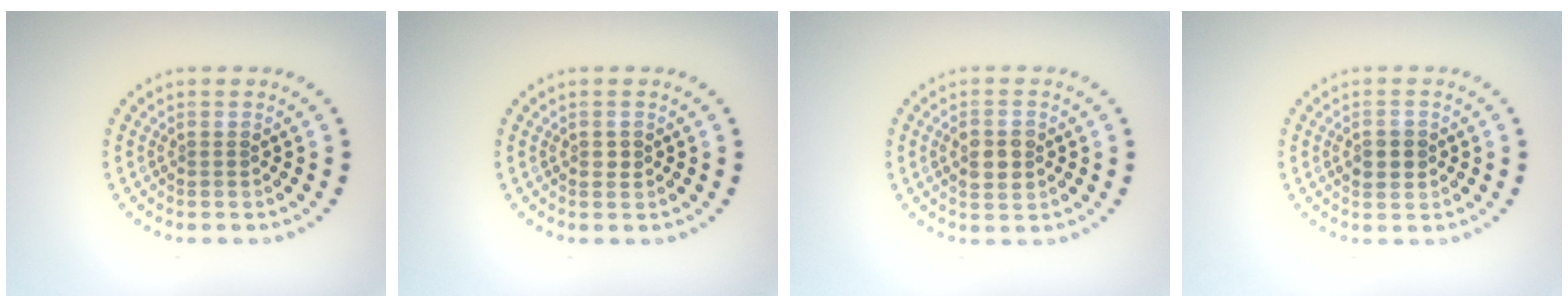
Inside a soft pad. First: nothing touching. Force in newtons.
{"total": 0.8, "press": 0.8, "slide": 0.1}
{"total": 2.9, "press": 2.9, "slide": 0.2}
{"total": 2.0, "press": 1.9, "slide": 0.2}